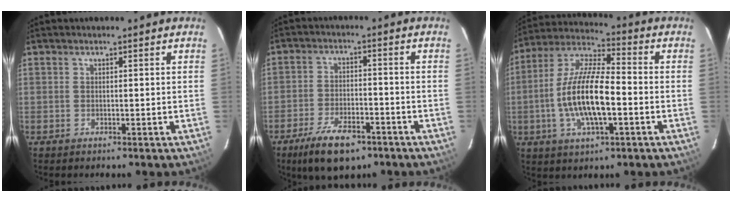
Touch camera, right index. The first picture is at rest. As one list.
[{"total": 11.2, "force": [-7.5, 4.6, 7.0], "torque": [-0.158, -0.015, -0.124]}, {"total": 15.3, "force": [-3.1, 4.9, 14.2], "torque": [-0.284, 0.000, -0.061]}]